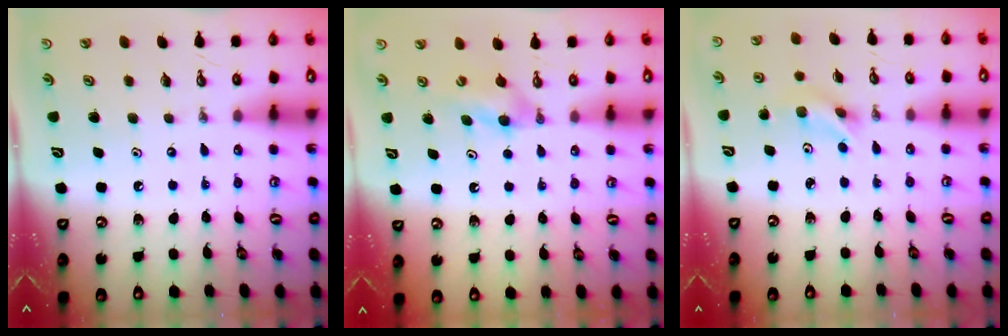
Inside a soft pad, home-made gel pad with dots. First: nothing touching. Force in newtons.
{"total": 5.4, "press": 5.3, "slide": 1.2}
{"total": 4.4, "press": 3.7, "slide": 2.4}